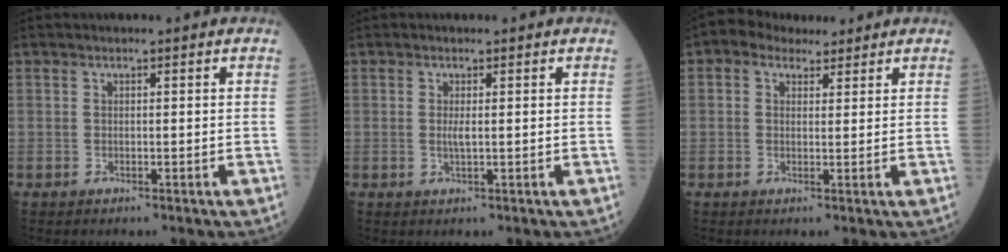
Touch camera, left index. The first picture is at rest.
{"total": 1.1, "force": [-0.1, 0.2, 1.1], "torque": [-0.028, -0.006, 0.000]}
{"total": 4.5, "force": [3.1, 2.7, 1.5], "torque": [-0.031, 0.024, 0.056]}